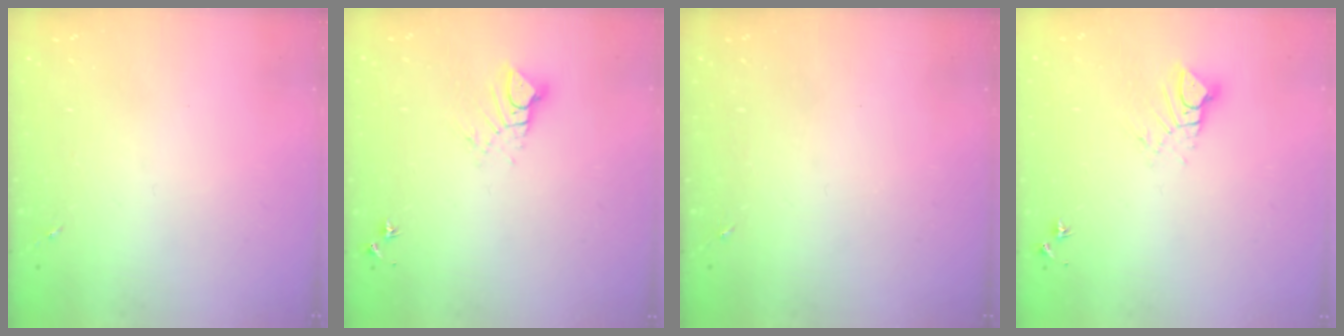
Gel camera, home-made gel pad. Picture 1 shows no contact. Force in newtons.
{"total": 6.6, "press": 6.6, "slide": 0.4}
{"total": 0.0}
{"total": 6.6, "press": 6.6, "slide": 0.4}